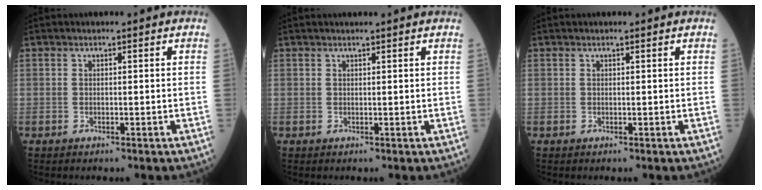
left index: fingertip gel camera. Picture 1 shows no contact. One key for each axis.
{"total": 1.6, "fx": 1.3, "fy": -0.3, "fz": 0.8, "tx": -0.010, "ty": 0.009, "tz": 0.018}
{"total": 0.0}